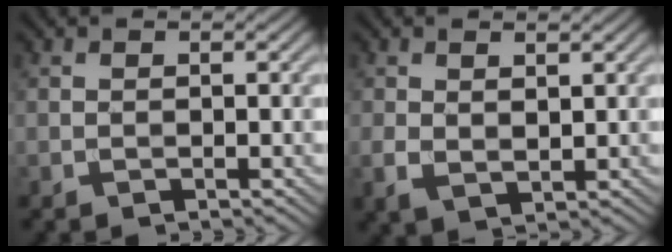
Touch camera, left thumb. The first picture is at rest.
{"total": 2.7, "force": [0.7, 1.5, 2.2], "torque": [-0.047, -0.006, 0.018]}